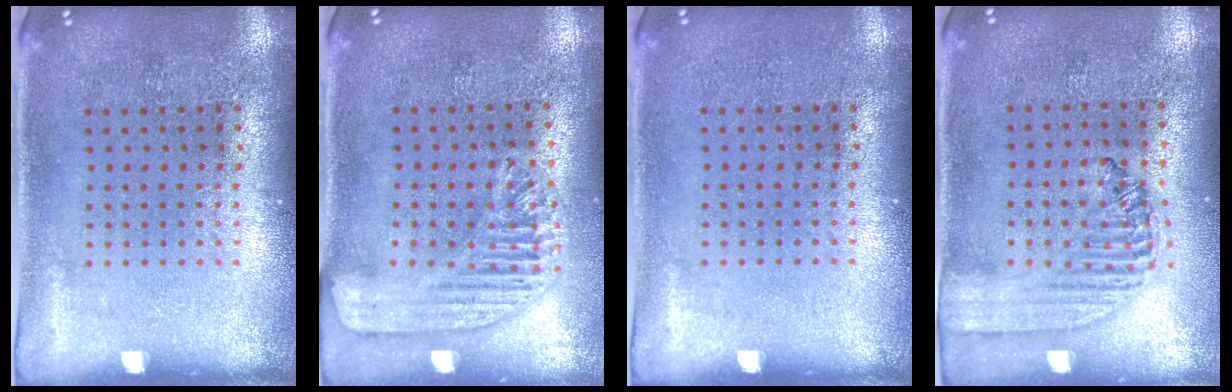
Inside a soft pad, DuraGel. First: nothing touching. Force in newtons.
{"total": 1.7, "press": 1.6, "slide": 0.5}
{"total": 0.0}
{"total": 1.4, "press": 1.4, "slide": 0.5}